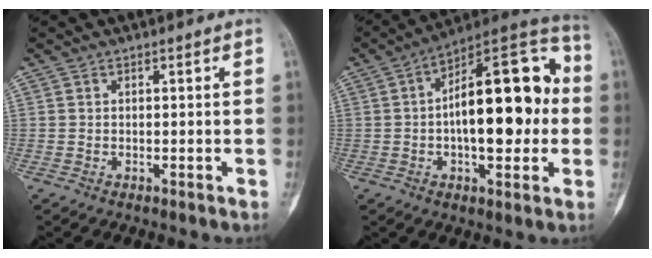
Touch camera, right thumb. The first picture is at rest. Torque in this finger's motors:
{"motor_torque": [2.20, 2.80, 1.37, -1.15, 0.23]}